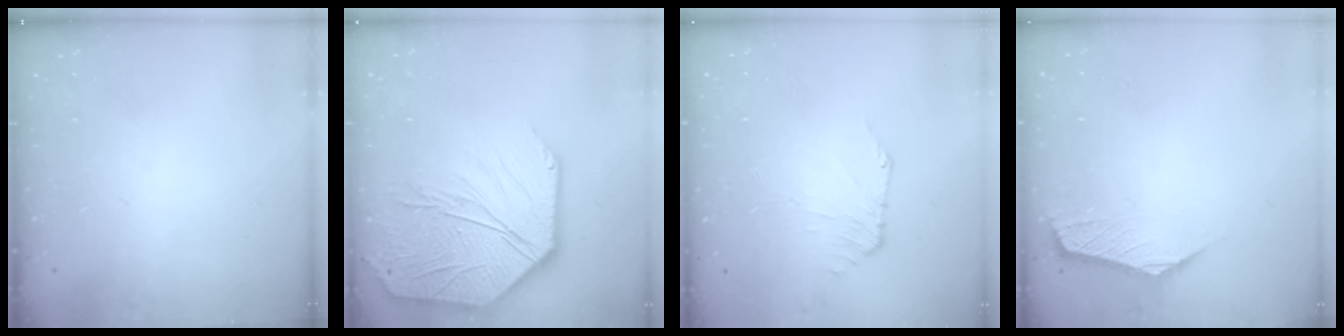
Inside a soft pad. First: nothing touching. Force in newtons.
{"total": 15.2, "press": 15.1, "slide": 2.0}
{"total": 0.0}
{"total": 1.0, "press": 1.0, "slide": 0.2}